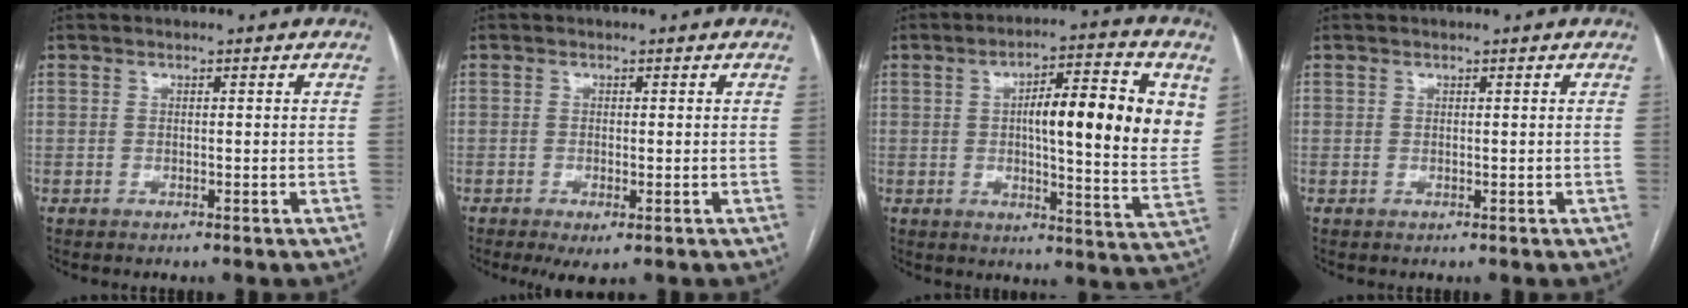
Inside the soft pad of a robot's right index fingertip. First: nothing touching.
{"total": 2.8, "force": [-1.3, 0.8, 2.4], "torque": [-0.040, -0.006, -0.015]}
{"total": 17.1, "force": [4.2, 3.4, 16.2], "torque": [-0.218, 0.013, 0.058]}
{"total": 0.0}